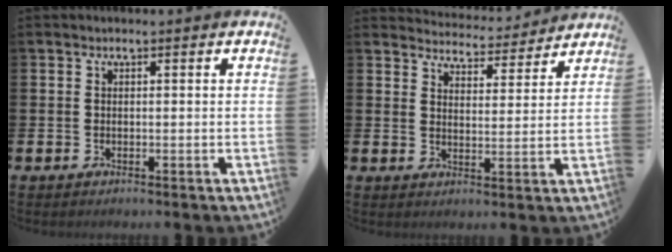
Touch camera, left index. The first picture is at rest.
{"total": 4.7, "force": [4.6, 0.6, 0.1], "torque": [-0.014, -0.037, 0.079]}